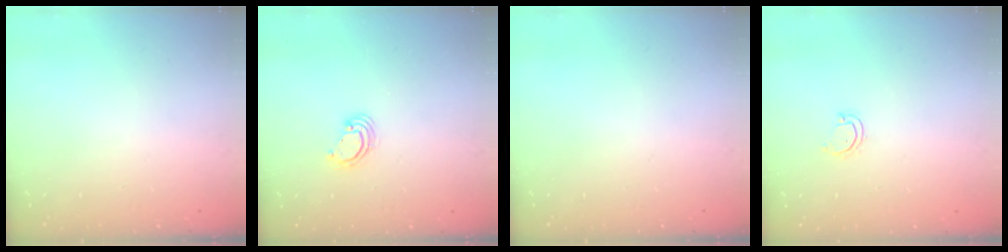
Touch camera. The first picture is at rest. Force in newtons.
{"total": 3.8, "press": 3.8, "slide": 0.1}
{"total": 0.0}
{"total": 3.3, "press": 3.3, "slide": 0.2}